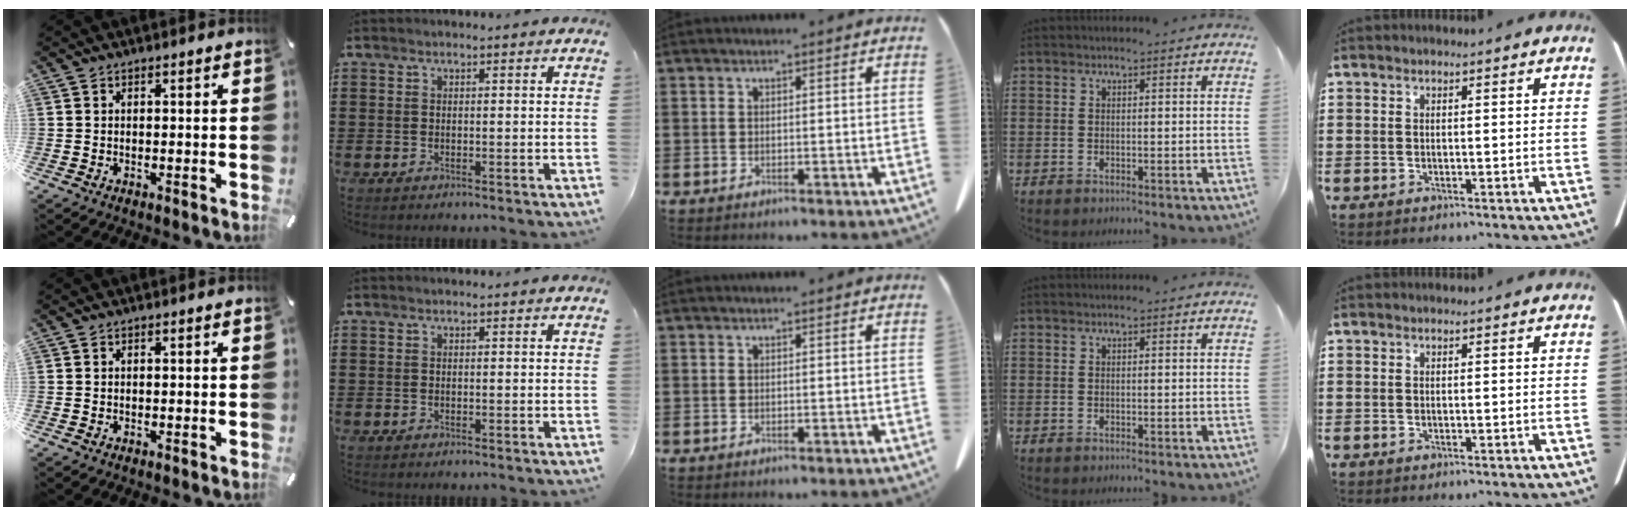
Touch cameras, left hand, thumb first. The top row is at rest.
{}